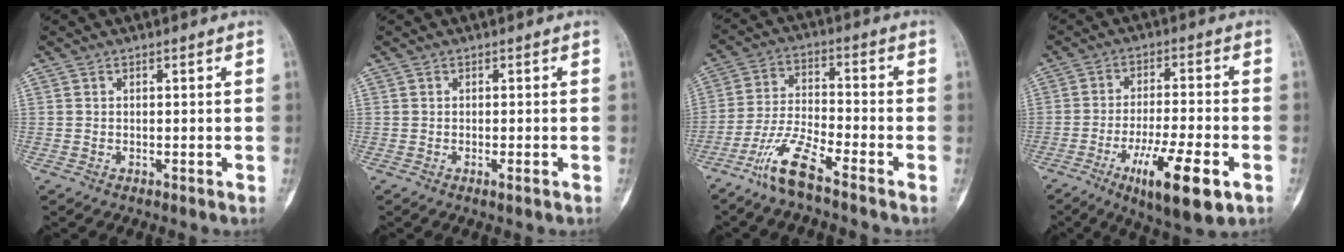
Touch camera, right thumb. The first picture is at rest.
{"total": 1.2, "force": [-0.6, 0.2, 1.1], "torque": [-0.018, -0.002, -0.009]}
{"total": 9.0, "force": [-6.6, 1.1, 6.1], "torque": [-0.140, 0.028, -0.138]}
{"total": 14.4, "force": [-6.4, 3.6, 12.3], "torque": [-0.212, 0.011, -0.098]}